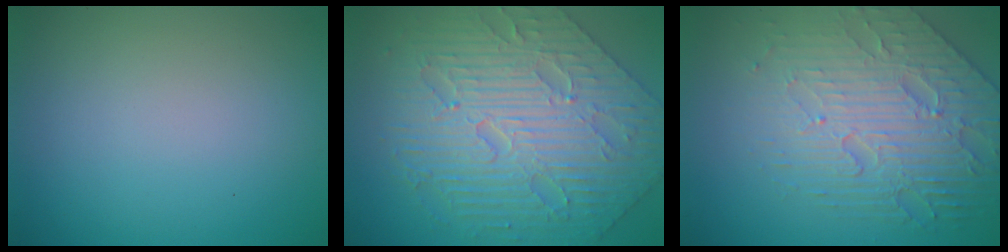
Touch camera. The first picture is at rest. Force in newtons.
{"total": 8.3, "press": 6.7, "slide": 4.8}
{"total": 6.6, "press": 5.2, "slide": 4.0}